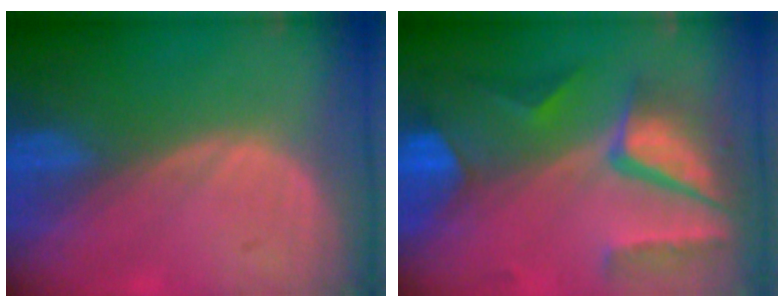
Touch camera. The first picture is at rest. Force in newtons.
{"total": 10.4, "press": 8.8, "slide": 5.7}